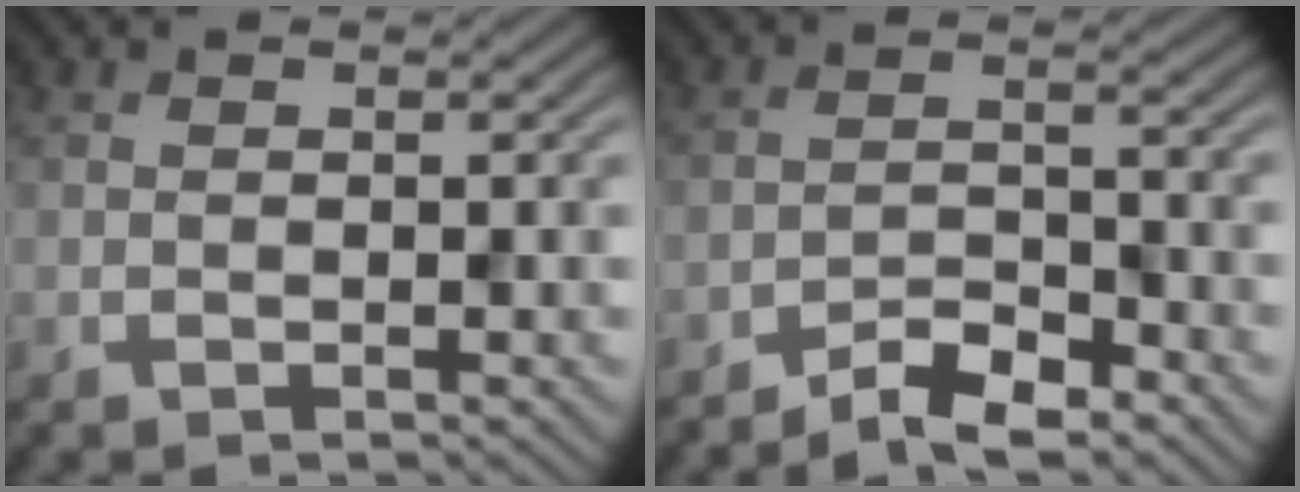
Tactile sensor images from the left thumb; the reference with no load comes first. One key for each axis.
{"total": 4.8, "fx": -4.0, "fy": 1.2, "fz": 2.4, "tx": -0.039, "ty": 0.004, "tz": -0.078}